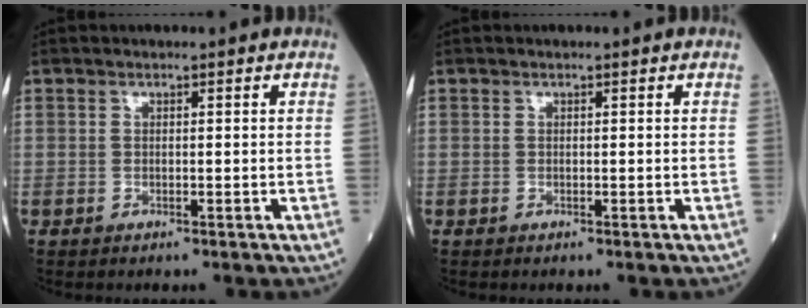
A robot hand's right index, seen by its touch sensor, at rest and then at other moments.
{"total": 0.0}